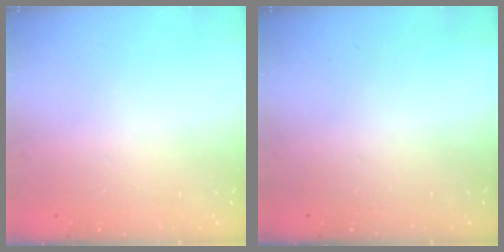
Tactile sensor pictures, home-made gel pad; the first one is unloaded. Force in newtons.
{"total": 0.0}